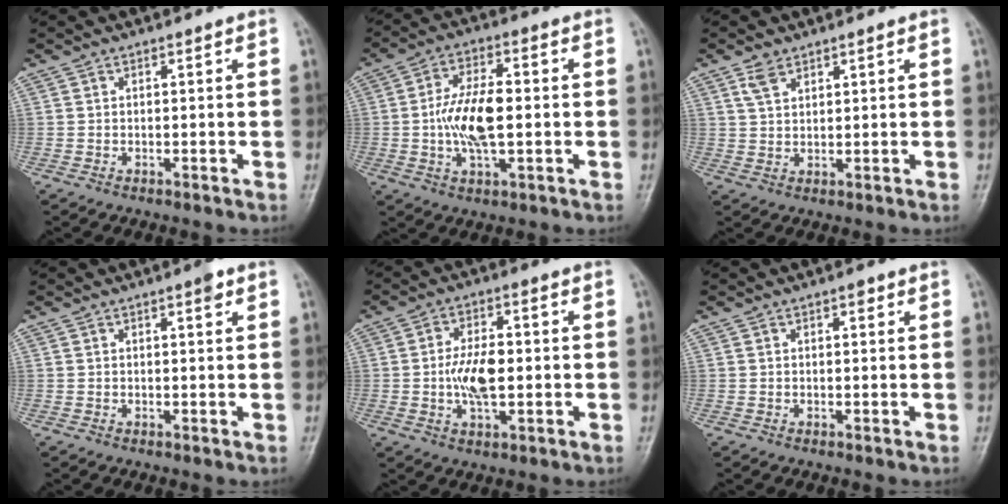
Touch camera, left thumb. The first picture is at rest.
{"total": 11.0, "force": [-0.6, 4.9, 9.8], "torque": [-0.189, 0.009, -0.013]}
{"total": 3.3, "force": [2.1, 1.8, 1.7], "torque": [-0.029, -0.006, 0.049]}
{"total": 2.1, "force": [1.2, 0.3, 1.7], "torque": [-0.024, -0.004, 0.015]}
{"total": 8.5, "force": [-0.5, 4.2, 7.4], "torque": [-0.136, 0.006, -0.010]}
{"total": 1.1, "force": [0.5, 0.5, 0.8], "torque": [-0.008, 0.002, 0.005]}